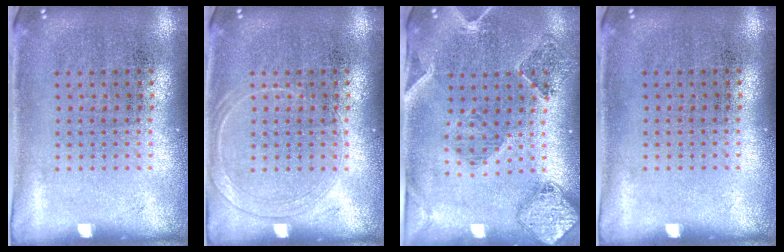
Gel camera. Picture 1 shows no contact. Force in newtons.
{"total": 1.2, "press": 1.2, "slide": 0.2}
{"total": 0.9, "press": 0.9, "slide": 0.2}
{"total": 0.0}